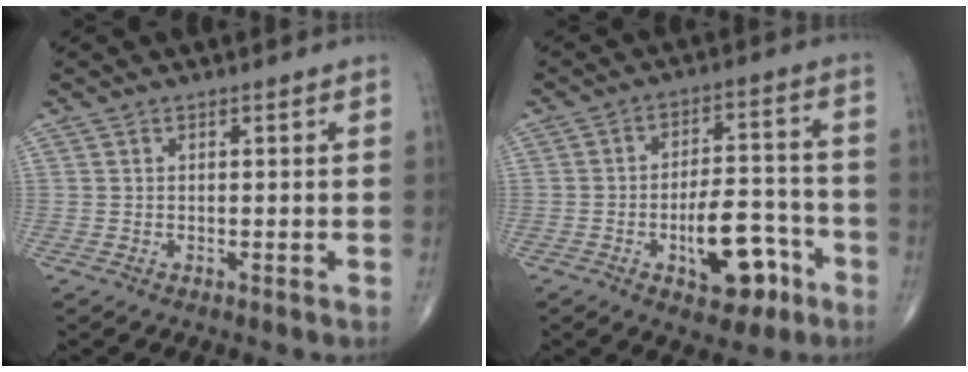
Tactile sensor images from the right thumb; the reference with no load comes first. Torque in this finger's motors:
{"motor_torque": [2.41, 2.15, 0.75, -0.99, 0.22]}